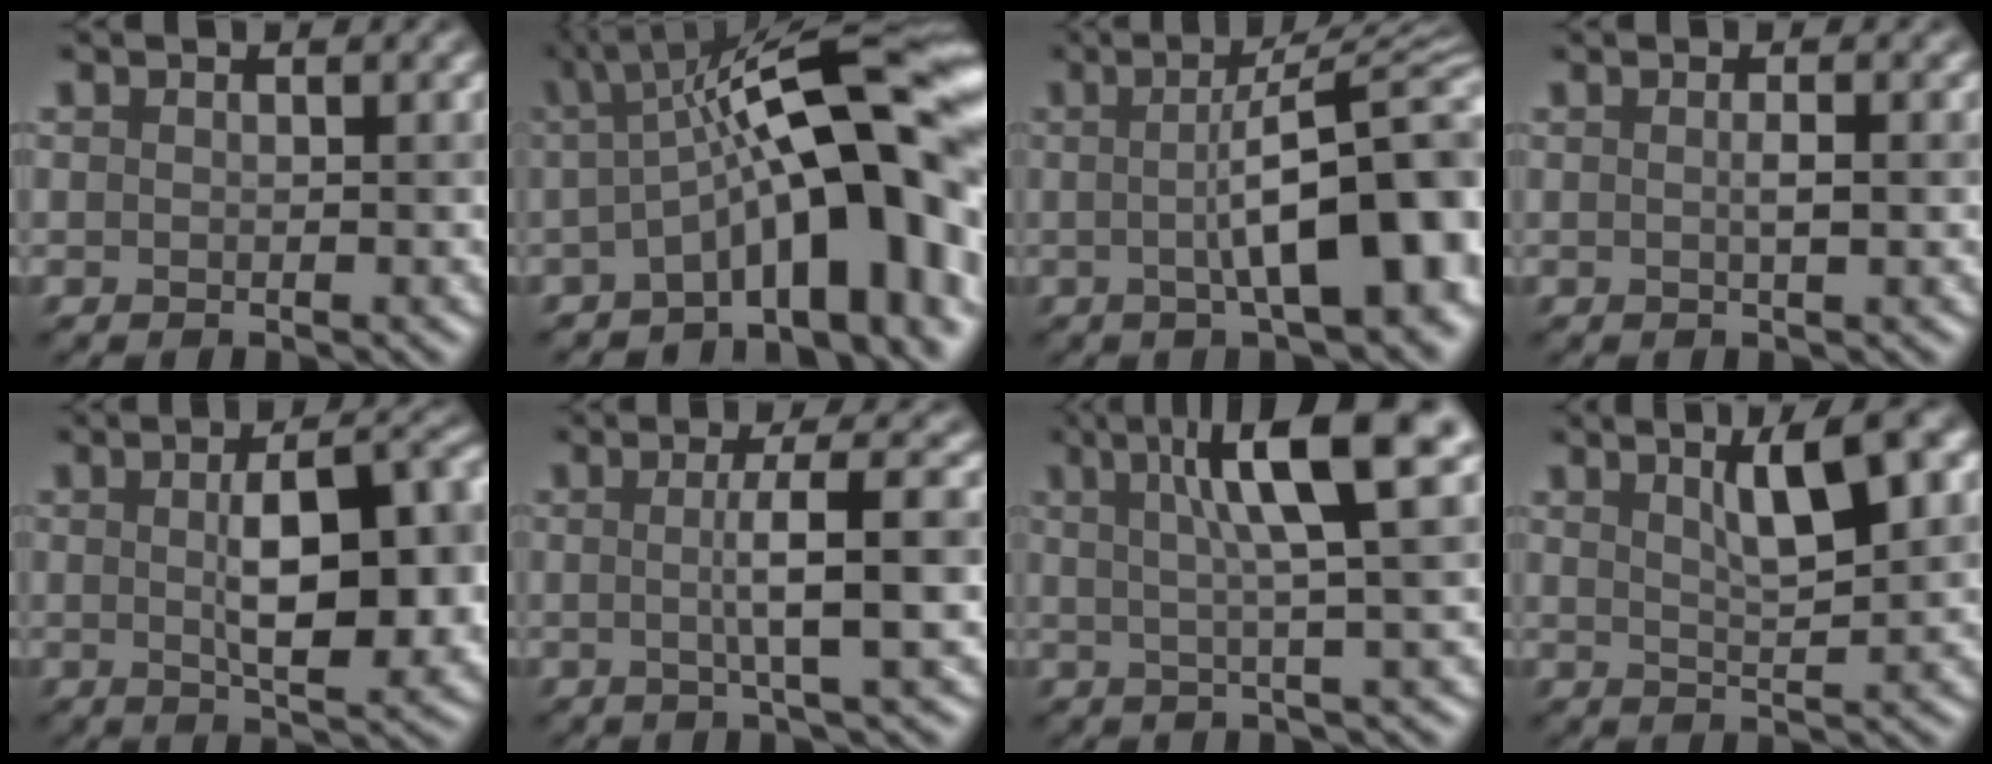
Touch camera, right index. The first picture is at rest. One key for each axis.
{"total": 14.0, "fx": -0.7, "fy": 4.4, "fz": 13.3, "tx": -0.164, "ty": 0.031, "tz": -0.018}
{"total": 12.7, "fx": -0.8, "fy": 3.9, "fz": 12.1, "tx": -0.117, "ty": 0.018, "tz": -0.010}
{"total": 1.5, "fx": -0.2, "fy": 0.3, "fz": 1.5, "tx": -0.022, "ty": 0.006, "tz": -0.006}
{"total": 10.1, "fx": 0.2, "fy": 3.7, "fz": 9.4, "tx": -0.126, "ty": 0.008, "tz": 0.006}
{"total": 5.3, "fx": -0.2, "fy": 0.8, "fz": 5.2, "tx": -0.076, "ty": 0.006, "tz": -0.004}
{"total": 8.5, "fx": 2.8, "fy": 1.3, "fz": 7.9, "tx": -0.098, "ty": 0.021, "tz": 0.039}
{"total": 5.7, "fx": 2.3, "fy": 1.2, "fz": 5.1, "tx": -0.067, "ty": 0.008, "tz": 0.038}